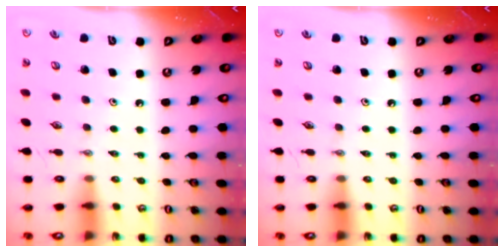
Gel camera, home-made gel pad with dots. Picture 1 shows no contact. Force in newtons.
{"total": 0.0}